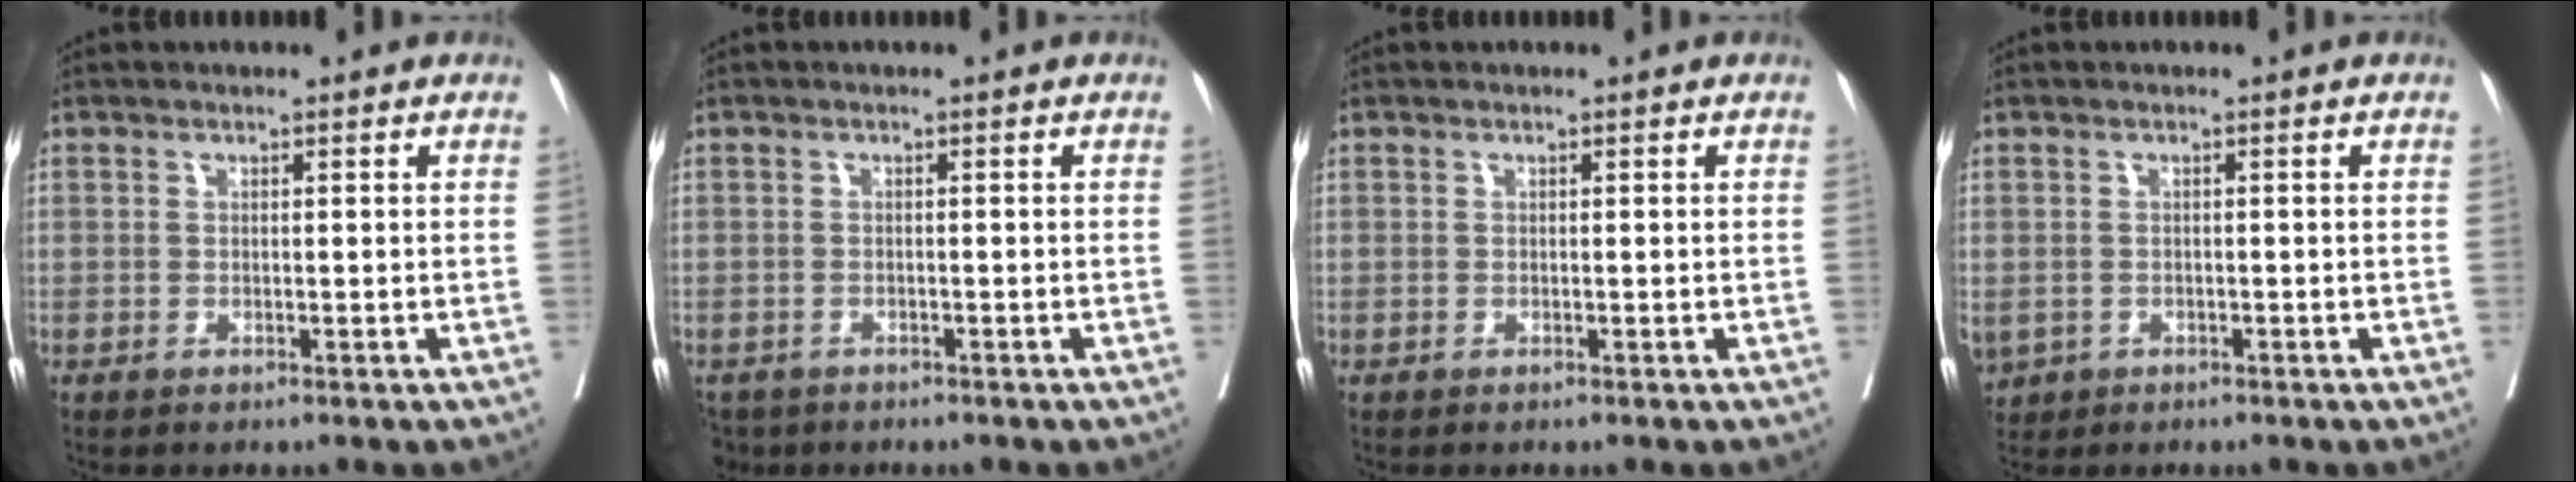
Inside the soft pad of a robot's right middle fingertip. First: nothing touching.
{"total": 3.9, "force": [-3.0, 2.4, 0.6], "torque": [-0.008, -0.002, -0.050]}
{"total": 0.0}
{"total": 4.5, "force": [-2.0, 3.7, 1.7], "torque": [-0.050, -0.005, -0.027]}